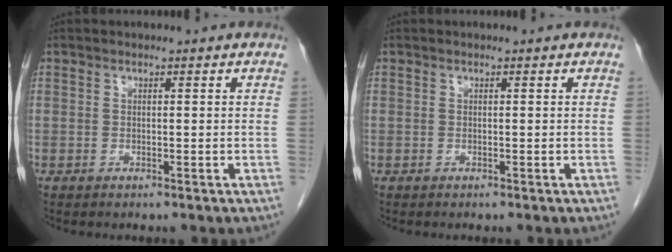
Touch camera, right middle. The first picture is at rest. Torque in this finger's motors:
{"motor_torque": [0.19, -0.03, 0.04, 0.01]}